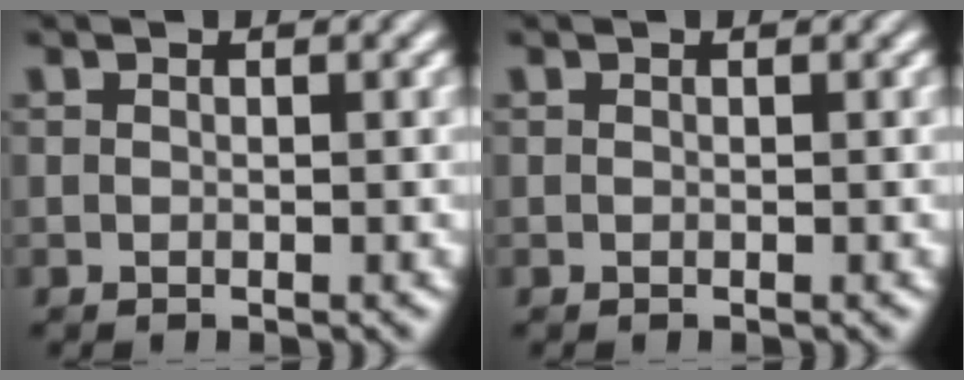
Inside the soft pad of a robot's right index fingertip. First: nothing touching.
{"total": 0.0}